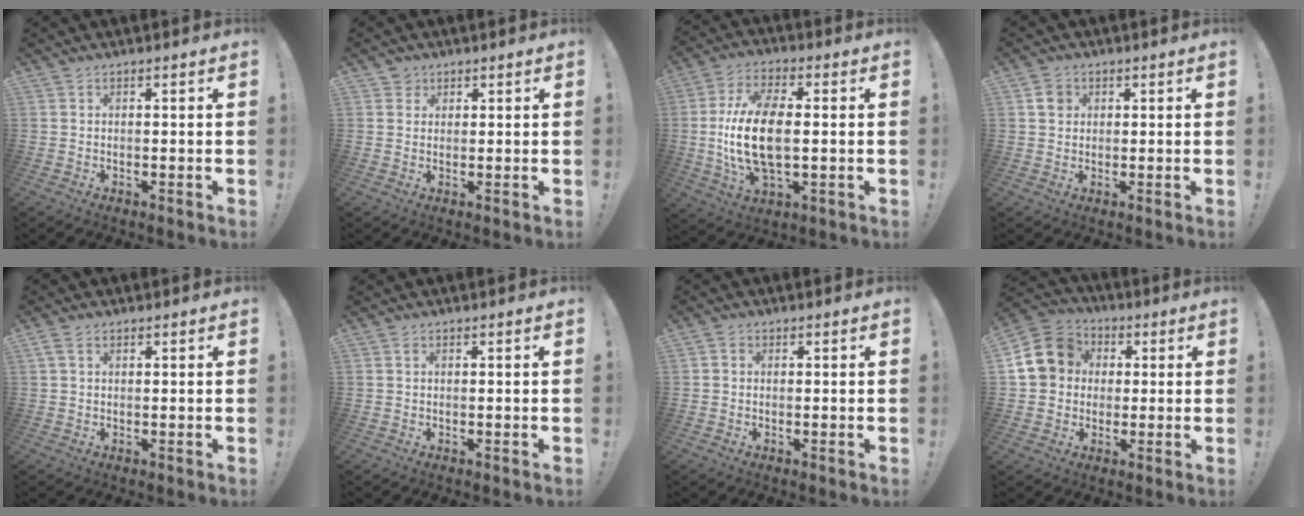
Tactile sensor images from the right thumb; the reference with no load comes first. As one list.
[{"total": 2.5, "force": [1.6, 1.9, 0.2], "torque": [-0.006, -0.002, 0.029]}, {"total": 16.9, "force": [-0.3, 8.4, 14.6], "torque": [-0.287, -0.005, -0.007]}, {"total": 3.6, "force": [1.3, 3.1, 1.3], "torque": [-0.006, -0.002, 0.022]}, {"total": 2.5, "force": [1.1, 1.5, 1.7], "torque": [-0.035, 0.004, 0.022]}, {"total": 0.7, "force": [0.3, 0.4, 0.5], "torque": [-0.013, 0.004, 0.006]}, {"total": 1.3, "force": [-0.1, 1.2, 0.4], "torque": [-0.006, 0.005, -0.003]}, {"total": 14.6, "force": [2.6, 12.8, 6.6], "torque": [-0.105, 0.007, 0.056]}]